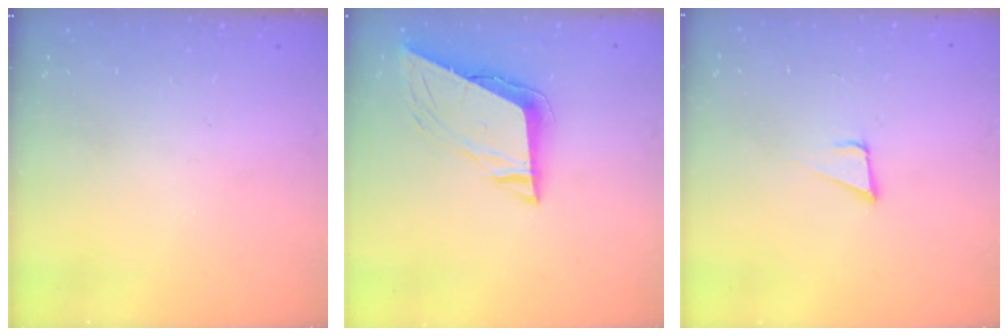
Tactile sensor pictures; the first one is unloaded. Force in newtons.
{"total": 8.4, "press": 8.4, "slide": 0.8}
{"total": 3.7, "press": 3.1, "slide": 2.1}